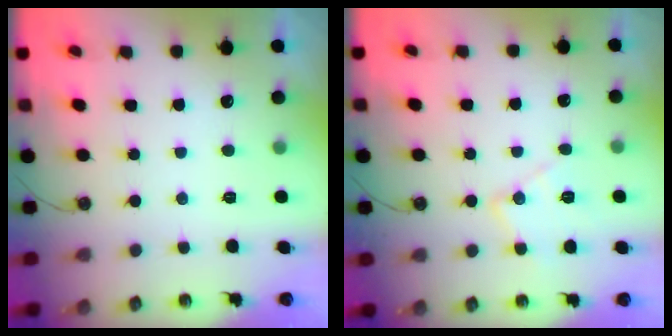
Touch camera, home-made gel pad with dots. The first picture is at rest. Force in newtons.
{"total": 10.4, "press": 10.4, "slide": 0.6}